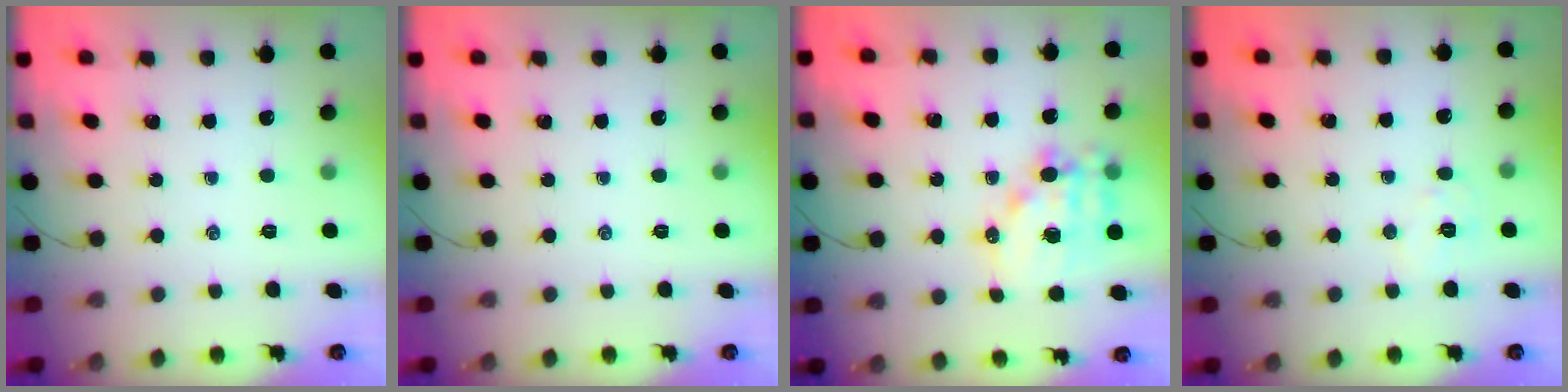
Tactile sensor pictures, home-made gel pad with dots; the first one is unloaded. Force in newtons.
{"total": 0.0}
{"total": 13.8, "press": 13.4, "slide": 3.1}
{"total": 5.7, "press": 5.6, "slide": 1.1}